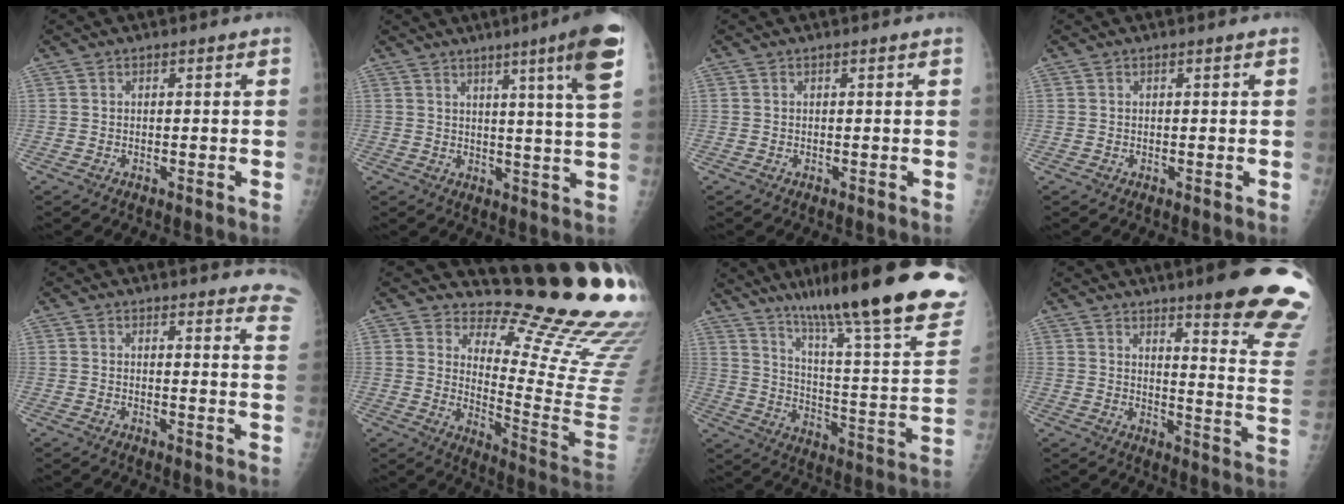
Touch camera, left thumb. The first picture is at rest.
{"total": 11.7, "force": [5.9, -0.6, 10.1], "torque": [-0.142, -0.028, 0.073]}
{"total": 0.0}
{"total": 0.0}
{"total": 10.1, "force": [9.9, 1.9, 1.2], "torque": [0.029, -0.078, 0.071]}
{"total": 19.4, "force": [16.6, 3.2, 9.5], "torque": [-0.099, -0.192, 0.214]}
{"total": 31.9, "force": [23.1, 4.6, 21.5], "torque": [-0.280, -0.102, 0.330]}
{"total": 20.2, "force": [15.0, 2.2, 13.4], "torque": [-0.143, -0.112, 0.186]}